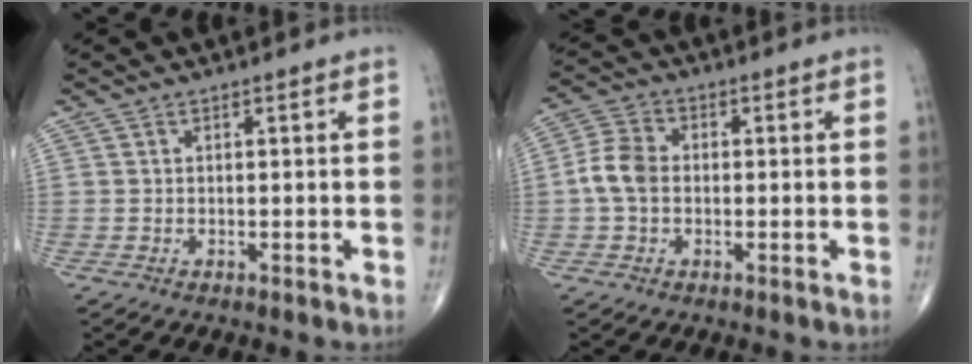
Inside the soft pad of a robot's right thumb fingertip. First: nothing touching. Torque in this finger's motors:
{"motor_torque": [-0.23, 0.40, 0.76, -0.21, 0.05]}